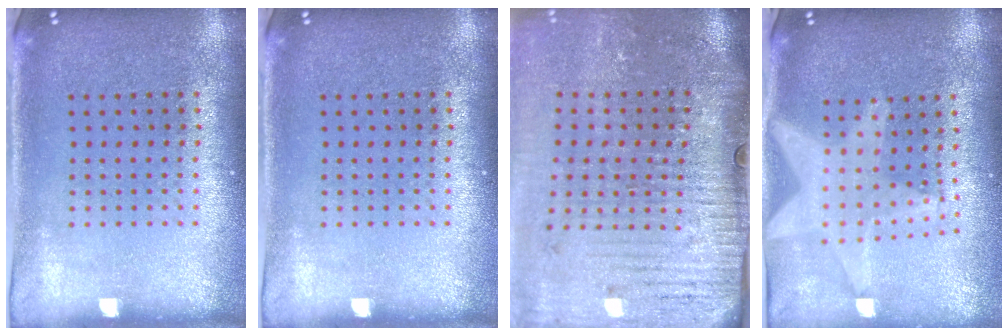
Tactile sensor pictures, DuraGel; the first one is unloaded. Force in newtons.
{"total": 0.0}
{"total": 4.5, "press": 3.8, "slide": 2.5}
{"total": 2.2, "press": 1.8, "slide": 1.3}